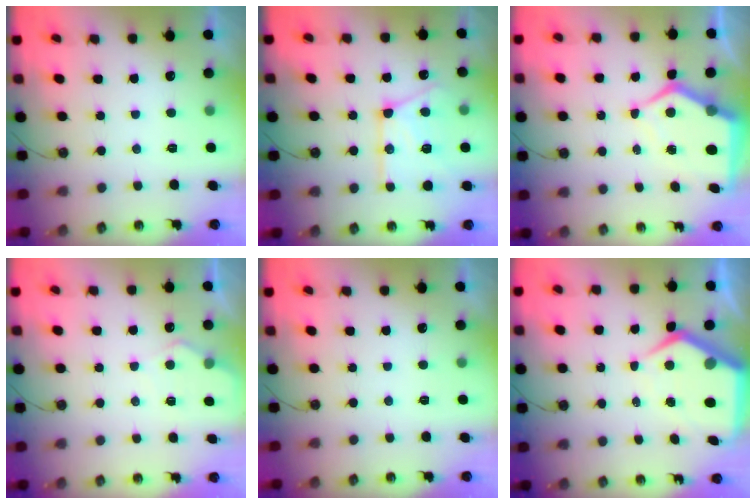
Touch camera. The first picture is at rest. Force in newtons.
{"total": 16.1, "press": 16.0, "slide": 1.8}
{"total": 10.2, "press": 10.1, "slide": 1.1}
{"total": 5.3, "press": 5.2, "slide": 0.7}
{"total": 0.0}
{"total": 10.2, "press": 10.2, "slide": 1.1}